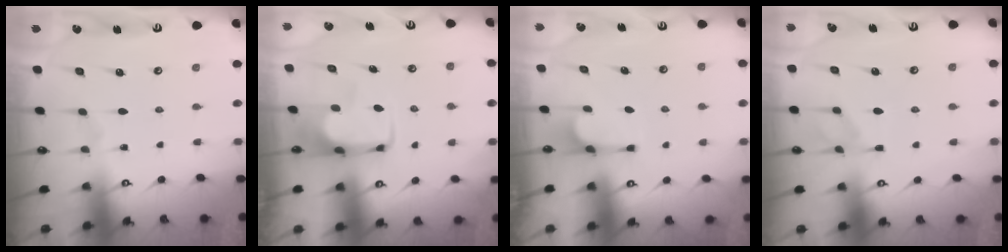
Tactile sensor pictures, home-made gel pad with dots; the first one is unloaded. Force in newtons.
{"total": 2.2, "press": 2.1, "slide": 0.8}
{"total": 2.0, "press": 1.7, "slide": 1.1}
{"total": 1.4, "press": 0.0, "slide": 1.4}